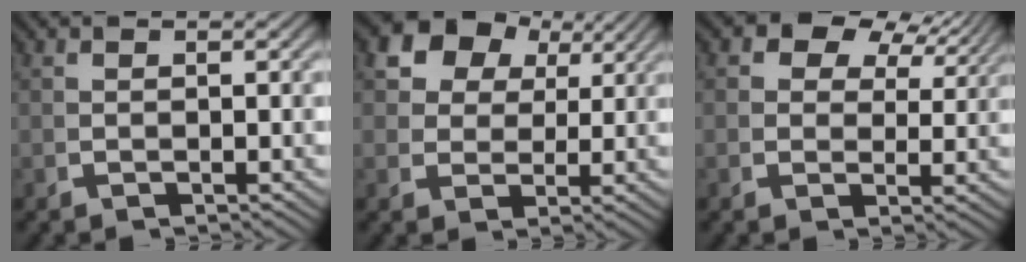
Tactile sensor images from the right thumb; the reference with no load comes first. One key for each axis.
{"total": 8.5, "fx": 3.6, "fy": 6.2, "fz": 4.6, "tx": -0.113, "ty": -0.018, "tz": 0.074}
{"total": 5.5, "fx": 3.0, "fy": 3.4, "fz": 3.2, "tx": -0.053, "ty": 0.004, "tz": 0.046}